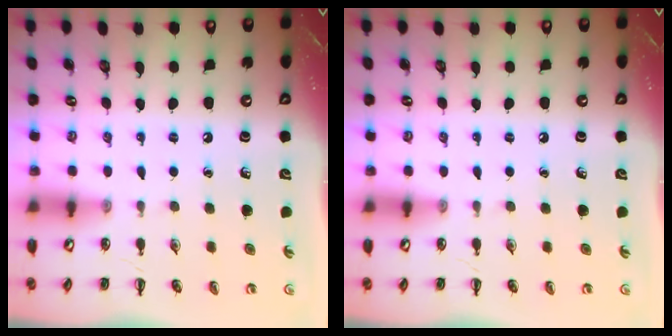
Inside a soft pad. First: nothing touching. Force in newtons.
{"total": 0.0}